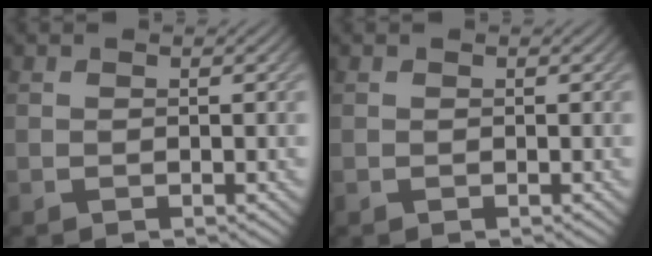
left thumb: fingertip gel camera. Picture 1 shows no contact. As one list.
[{"total": 0.0}]